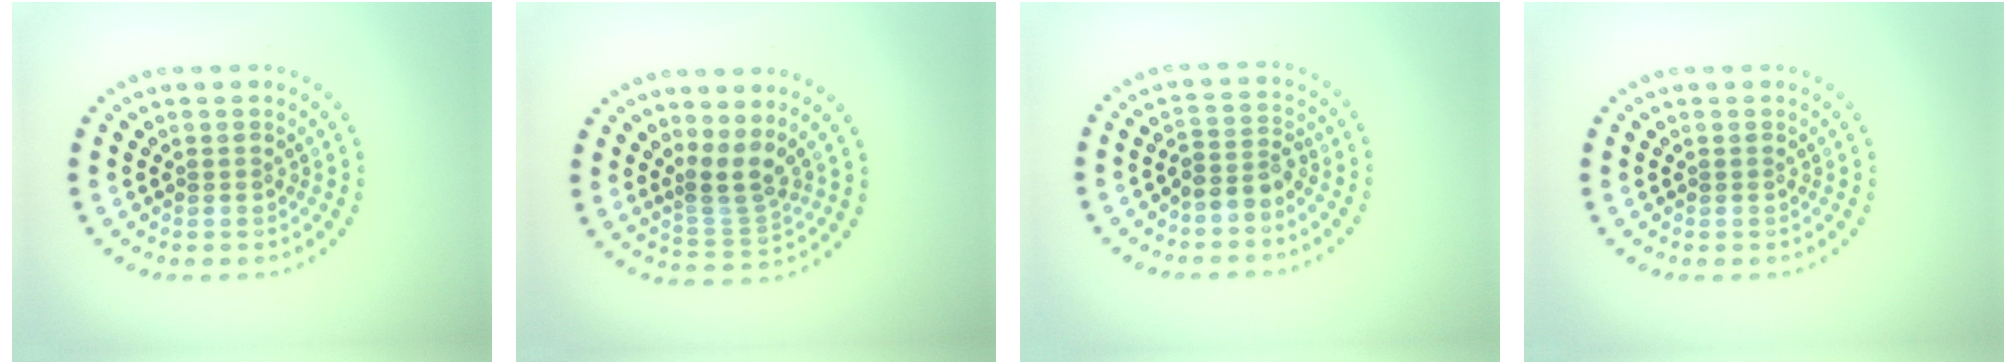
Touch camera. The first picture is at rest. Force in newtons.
{"total": 2.8, "press": 1.8, "slide": 2.2}
{"total": 2.3, "press": 1.8, "slide": 1.4}
{"total": 0.0}